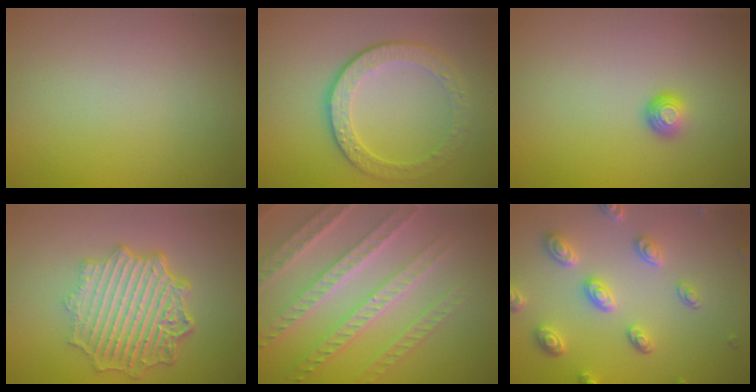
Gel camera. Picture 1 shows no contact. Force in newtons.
{"total": 4.5, "press": 3.2, "slide": 3.1}
{"total": 1.5, "press": 1.0, "slide": 1.1}
{"total": 7.1, "press": 5.3, "slide": 4.7}
{"total": 7.2, "press": 5.5, "slide": 4.6}
{"total": 4.5, "press": 3.6, "slide": 2.7}